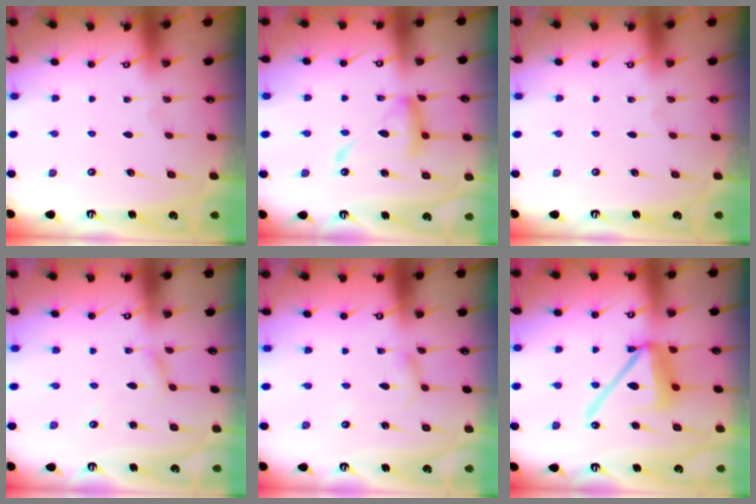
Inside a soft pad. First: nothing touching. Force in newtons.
{"total": 13.3, "press": 13.3, "slide": 1.1}
{"total": 0.0}
{"total": 2.9, "press": 2.9, "slide": 0.2}
{"total": 2.8, "press": 2.8, "slide": 0.2}
{"total": 14.2, "press": 14.0, "slide": 2.1}